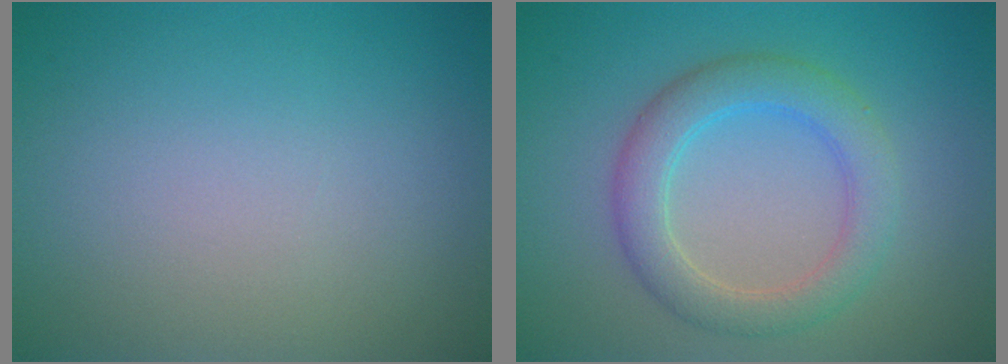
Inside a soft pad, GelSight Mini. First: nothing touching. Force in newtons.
{"total": 3.5, "press": 3.5, "slide": 0.5}